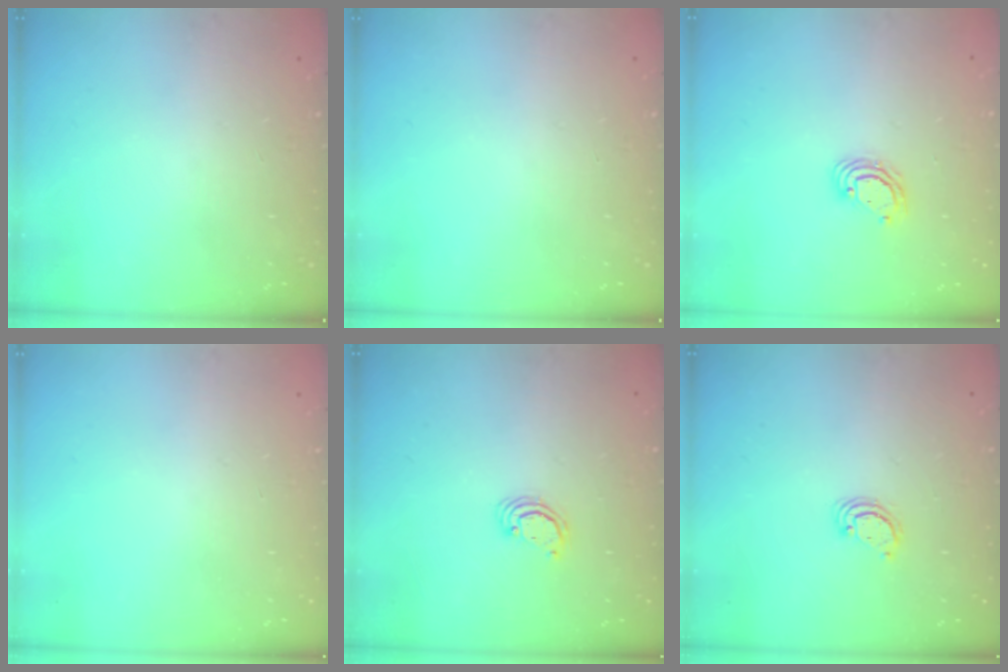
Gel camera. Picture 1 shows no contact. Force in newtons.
{"total": 0.0}
{"total": 4.5, "press": 4.5, "slide": 0.1}
{"total": 0.0}
{"total": 2.3, "press": 2.3, "slide": 0.2}
{"total": 2.6, "press": 2.6, "slide": 0.3}